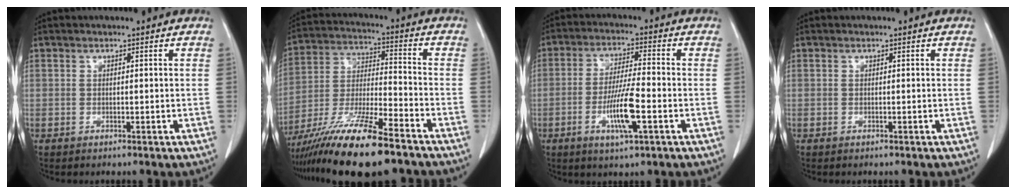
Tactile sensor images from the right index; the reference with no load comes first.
{"total": 17.1, "force": [-12.1, 2.2, 11.9], "torque": [-0.232, -0.035, -0.220]}
{"total": 8.5, "force": [-3.0, 0.8, 7.9], "torque": [-0.152, -0.007, -0.054]}
{"total": 0.0}